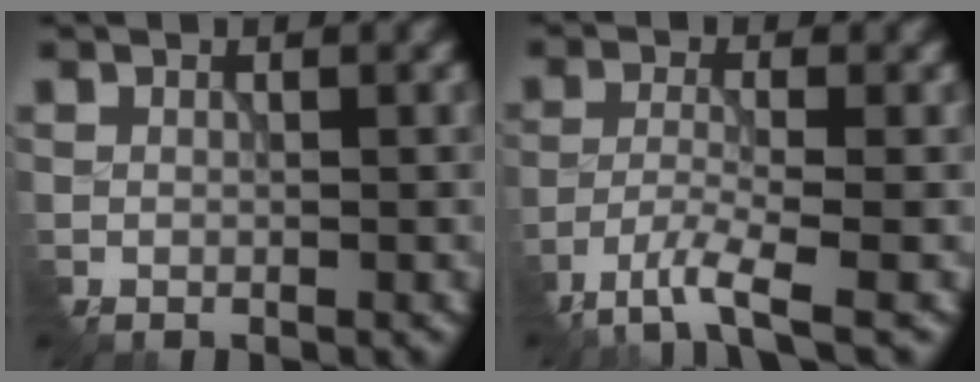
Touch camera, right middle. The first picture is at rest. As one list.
[{"total": 5.0, "force": [-4.0, 0.8, 2.9], "torque": [-0.064, -0.009, -0.078]}]